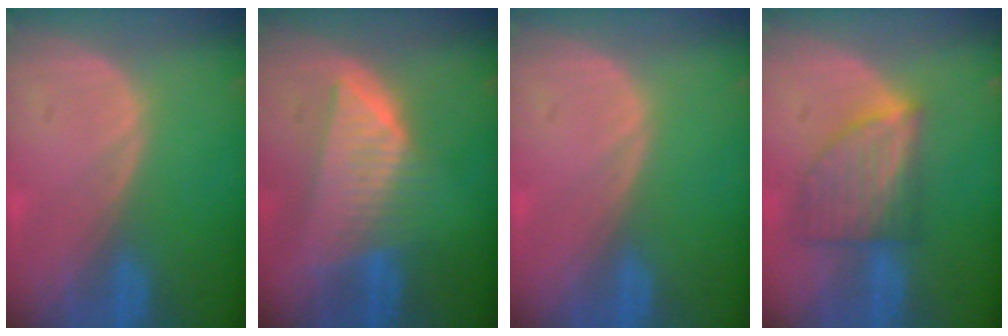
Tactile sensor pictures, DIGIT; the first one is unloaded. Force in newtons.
{"total": 7.9, "press": 7.2, "slide": 3.2}
{"total": 0.0}
{"total": 7.1, "press": 6.6, "slide": 2.5}